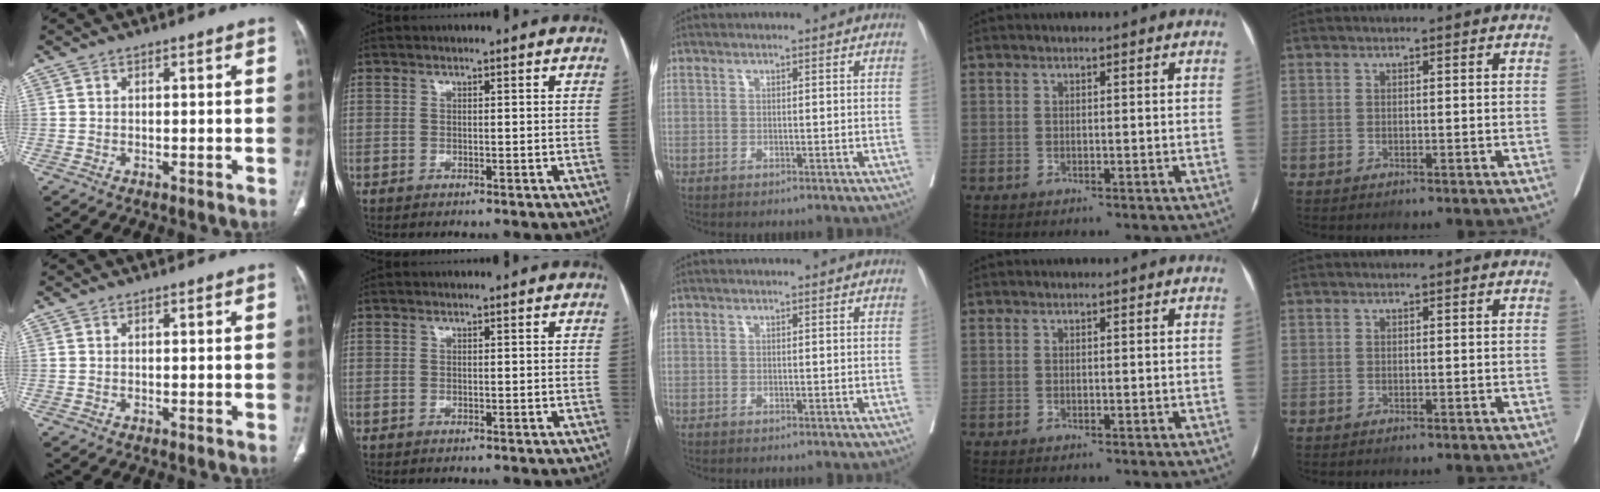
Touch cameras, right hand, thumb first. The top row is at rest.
{}